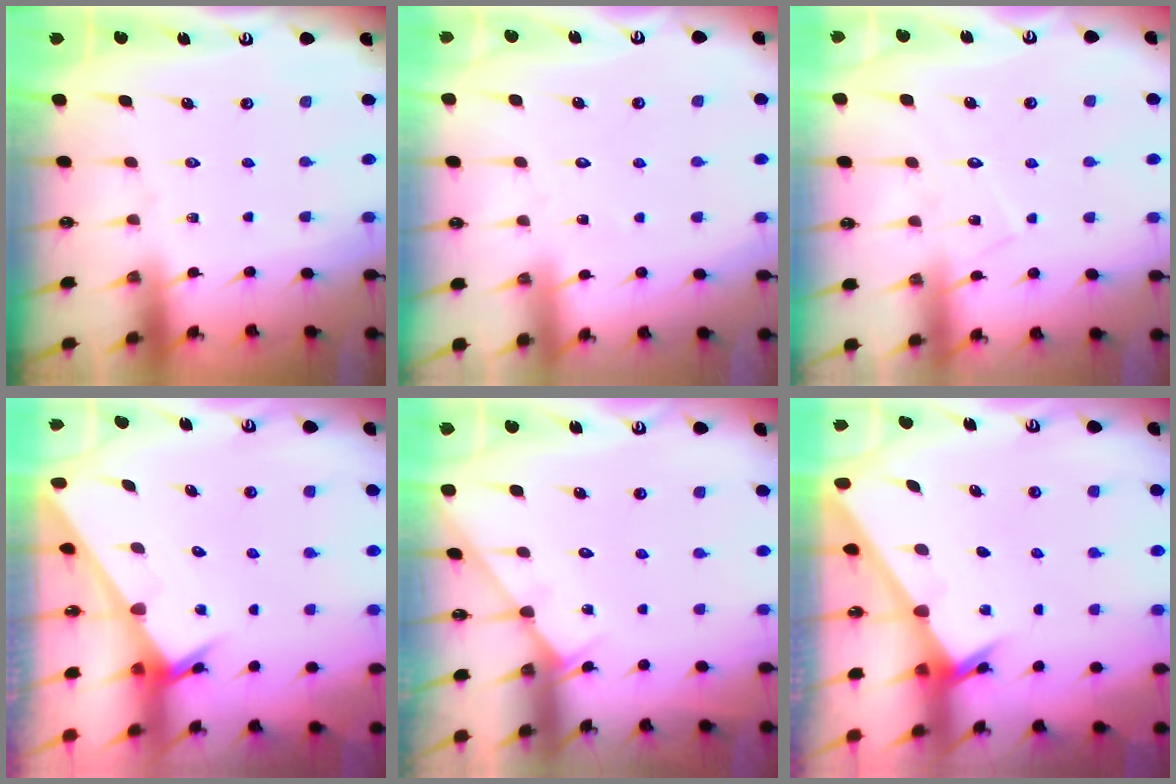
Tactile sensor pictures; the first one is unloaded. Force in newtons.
{"total": 2.6, "press": 2.6, "slide": 0.2}
{"total": 7.7, "press": 7.7, "slide": 0.4}
{"total": 2.5, "press": 2.5, "slide": 0.1}
{"total": 4.6, "press": 4.5, "slide": 0.5}
{"total": 2.4, "press": 2.3, "slide": 0.2}